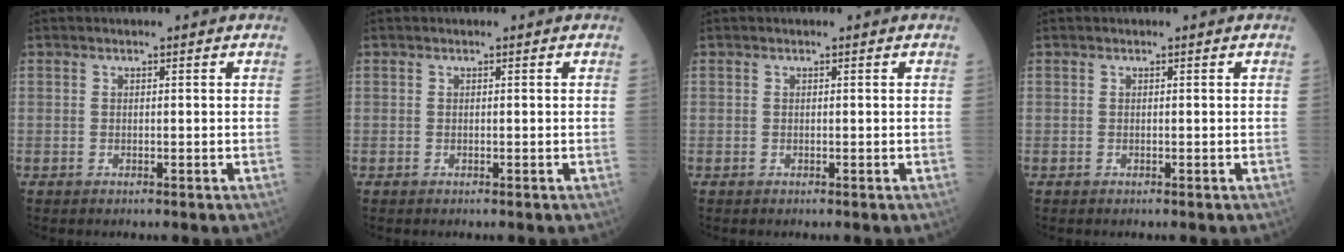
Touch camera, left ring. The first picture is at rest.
{"total": 0.0}
{"total": 0.0}
{"total": 0.0}